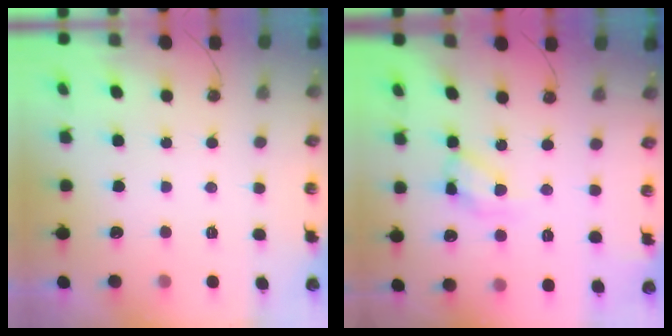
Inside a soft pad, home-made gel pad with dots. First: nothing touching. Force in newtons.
{"total": 10.6, "press": 10.5, "slide": 0.9}